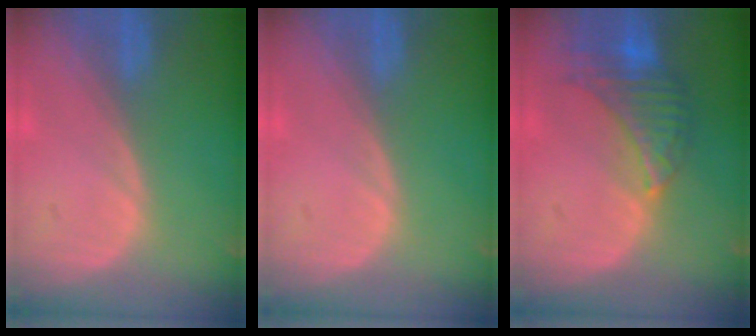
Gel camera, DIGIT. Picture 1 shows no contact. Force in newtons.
{"total": 0.0}
{"total": 8.0, "press": 7.1, "slide": 3.8}